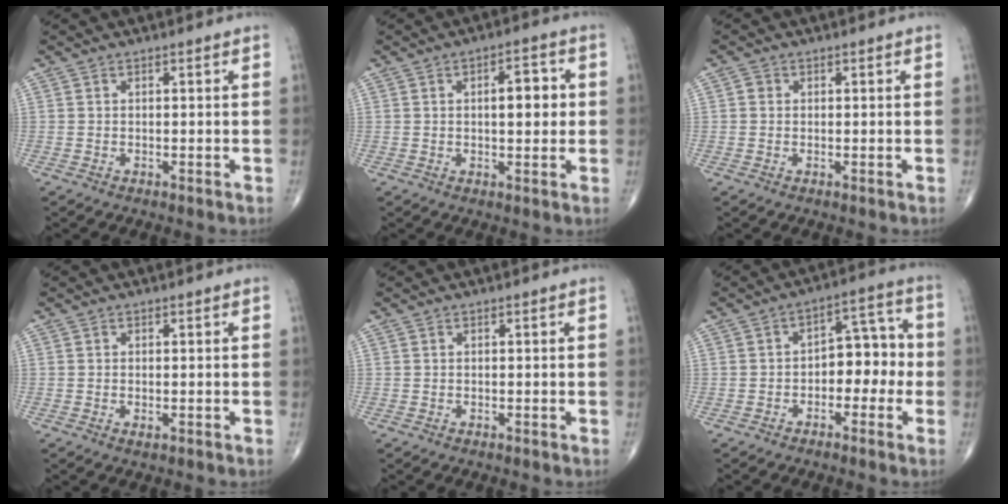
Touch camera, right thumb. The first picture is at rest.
{"total": 6.3, "force": [0.7, 2.8, 5.6], "torque": [-0.066, 0.004, 0.007]}
{"total": 1.0, "force": [0.1, 0.9, 0.3], "torque": [-0.001, 0.002, 0.000]}
{"total": 0.7, "force": [-0.2, 0.3, 0.6], "torque": [-0.009, -0.004, -0.005]}
{"total": 0.0}
{"total": 8.5, "force": [-1.7, 5.4, 6.4], "torque": [-0.054, 0.041, -0.035]}